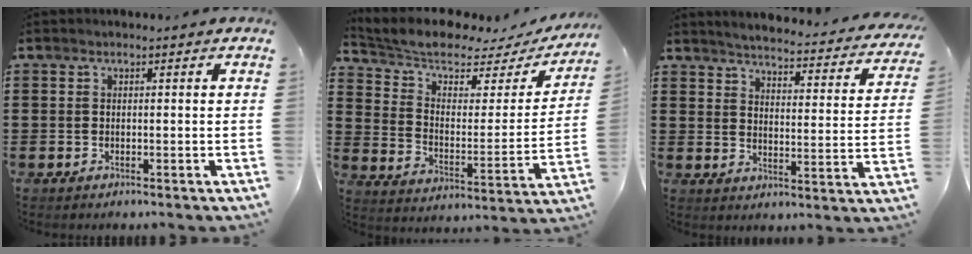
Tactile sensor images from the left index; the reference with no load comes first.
{"total": 6.3, "force": [5.4, 2.0, 2.6], "torque": [-0.079, -0.035, 0.090]}
{"total": 3.5, "force": [3.4, -0.4, 0.8], "torque": [-0.036, -0.033, 0.050]}